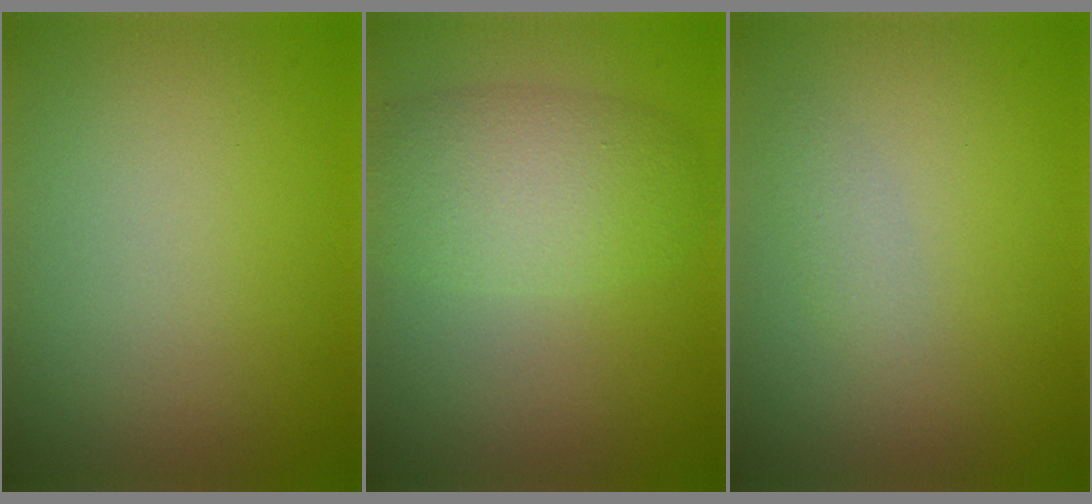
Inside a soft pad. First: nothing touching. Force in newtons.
{"total": 5.5, "press": 5.5, "slide": 0.2}
{"total": 1.1, "press": 1.1, "slide": 0.0}